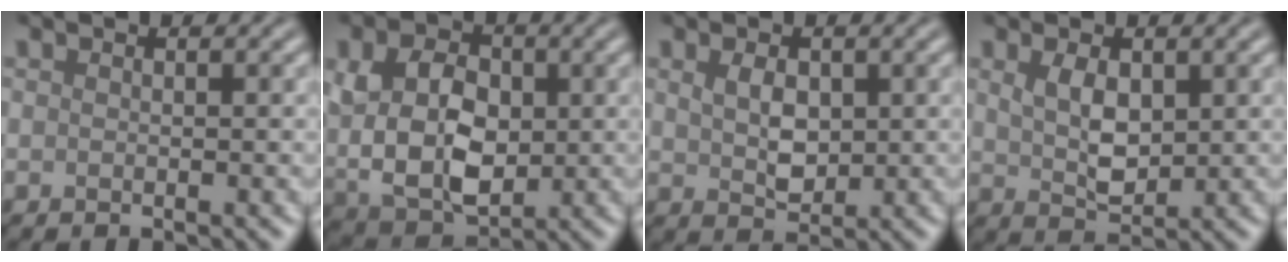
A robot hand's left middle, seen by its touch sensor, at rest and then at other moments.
{"total": 8.2, "force": [0.8, 5.7, 5.8], "torque": [-0.129, -0.008, 0.023]}
{"total": 2.6, "force": [0.6, 1.7, 1.9], "torque": [-0.044, 0.000, 0.018]}
{"total": 3.3, "force": [0.8, 1.9, 2.5], "torque": [-0.061, 0.001, 0.023]}